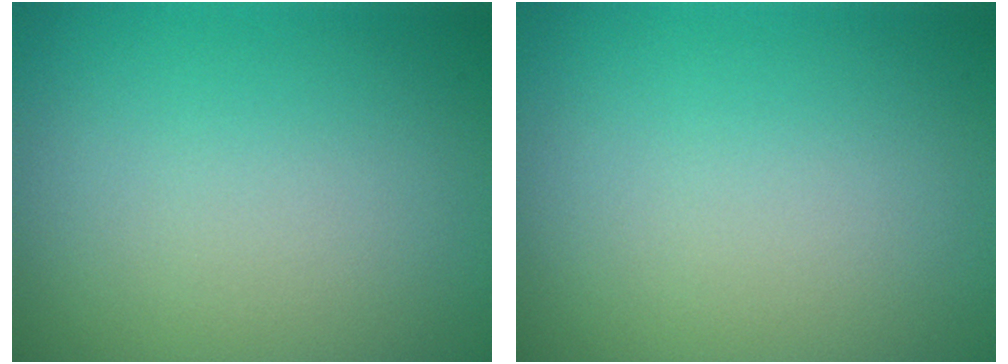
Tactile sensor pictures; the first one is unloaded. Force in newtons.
{"total": 0.0}